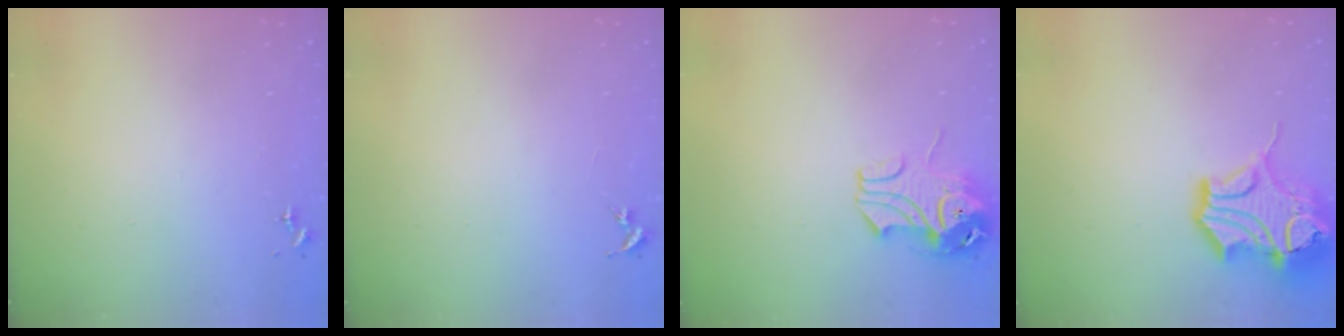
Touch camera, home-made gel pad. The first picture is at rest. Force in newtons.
{"total": 0.0}
{"total": 9.5, "press": 9.4, "slide": 1.2}
{"total": 19.8, "press": 19.6, "slide": 2.6}